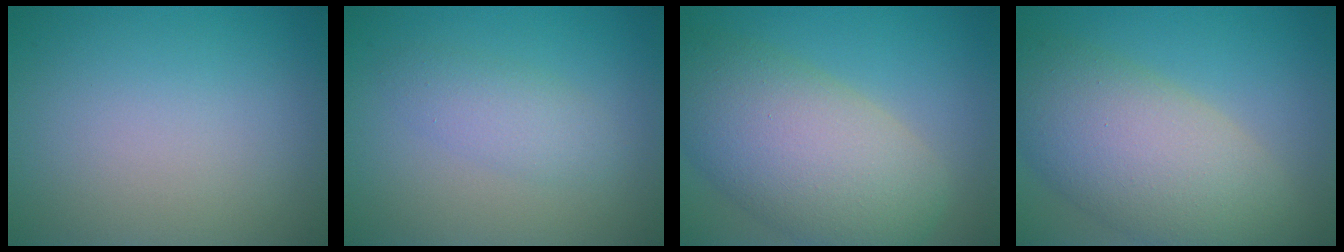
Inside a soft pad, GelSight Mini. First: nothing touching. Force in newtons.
{"total": 2.3, "press": 2.3, "slide": 0.1}
{"total": 10.1, "press": 10.0, "slide": 0.7}
{"total": 9.6, "press": 9.6, "slide": 0.6}